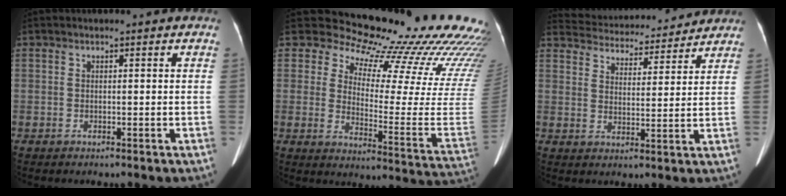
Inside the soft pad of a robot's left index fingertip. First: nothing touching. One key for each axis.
{"total": 22.5, "fx": 20.7, "fy": 3.2, "fz": 8.3, "tx": -0.121, "ty": -0.138, "tz": 0.236}
{"total": 15.8, "fx": 15.1, "fy": 3.2, "fz": 3.4, "tx": -0.052, "ty": 0.020, "tz": 0.211}